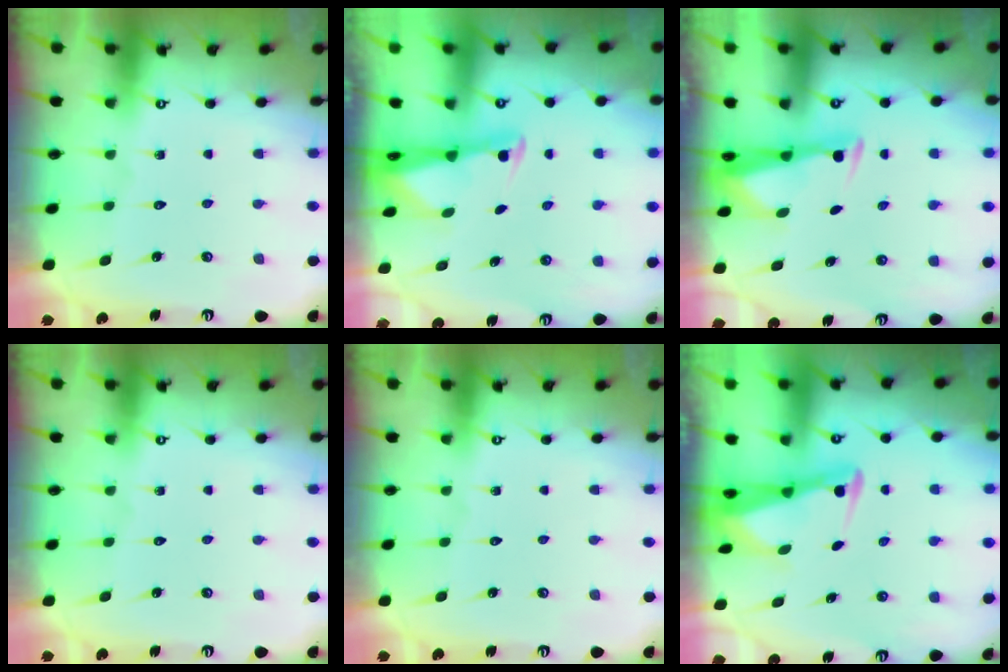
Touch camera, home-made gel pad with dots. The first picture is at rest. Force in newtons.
{"total": 2.0, "press": 2.0, "slide": 0.3}
{"total": 2.9, "press": 2.7, "slide": 0.8}
{"total": 0.0}
{"total": 0.0}
{"total": 3.8, "press": 3.7, "slide": 0.6}